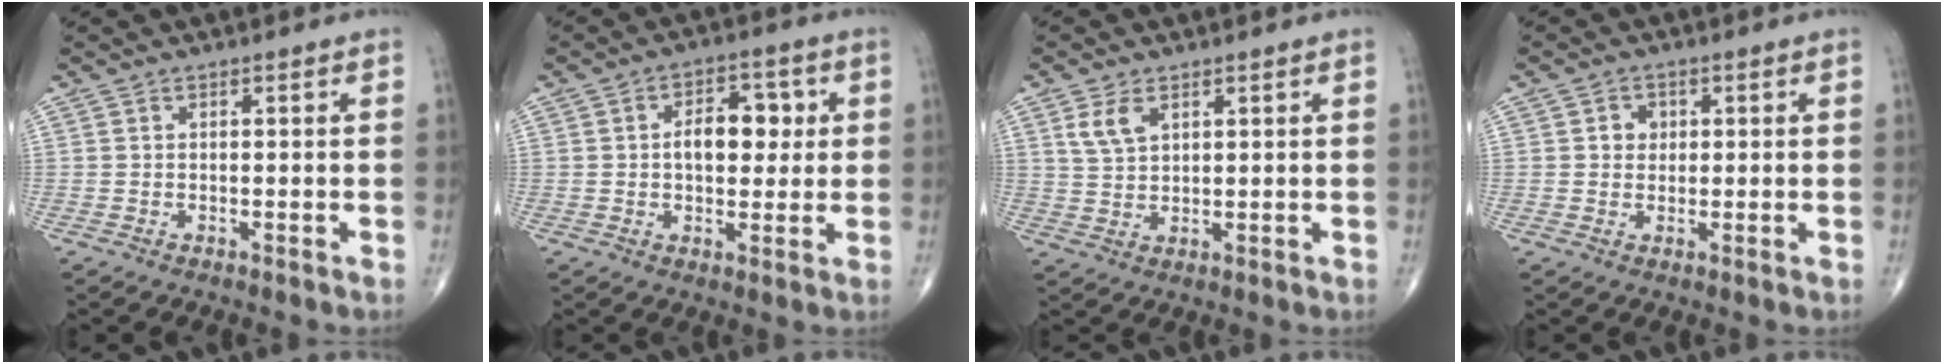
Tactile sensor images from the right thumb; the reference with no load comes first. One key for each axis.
{"total": 8.6, "fx": 1.1, "fy": 5.3, "fz": 6.7, "tx": -0.068, "ty": 0.010, "tz": 0.015}
{"total": 4.5, "fx": 2.2, "fy": 2.6, "fz": 2.9, "tx": -0.052, "ty": -0.006, "tz": 0.049}
{"total": 2.7, "fx": 0.6, "fy": 2.4, "fz": 1.2, "tx": -0.002, "ty": 0.001, "tz": 0.007}